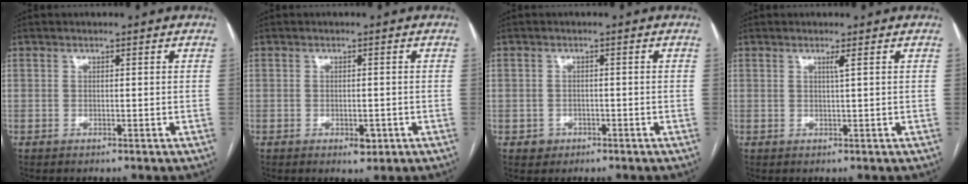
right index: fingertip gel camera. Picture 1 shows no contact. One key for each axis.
{"total": 2.3, "fx": -0.9, "fy": 1.0, "fz": 1.8, "tx": -0.026, "ty": 0.000, "tz": -0.009}
{"total": 2.3, "fx": -1.0, "fy": 2.1, "fz": 0.1, "tx": 0.004, "ty": 0.010, "tz": -0.014}
{"total": 0.9, "fx": 0.4, "fy": -0.4, "fz": 0.8, "tx": -0.023, "ty": -0.005, "tz": 0.011}